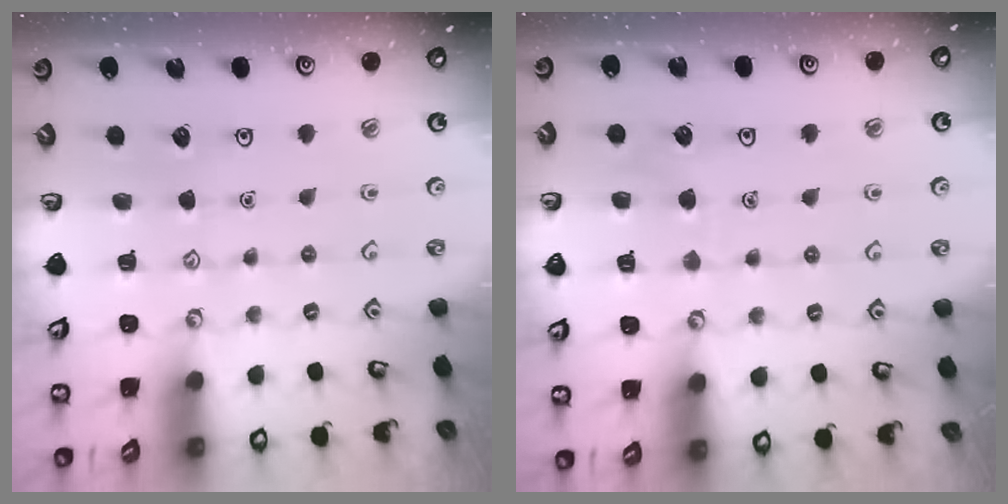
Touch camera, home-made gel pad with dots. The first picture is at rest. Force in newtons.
{"total": 3.3, "press": 3.3, "slide": 0.3}